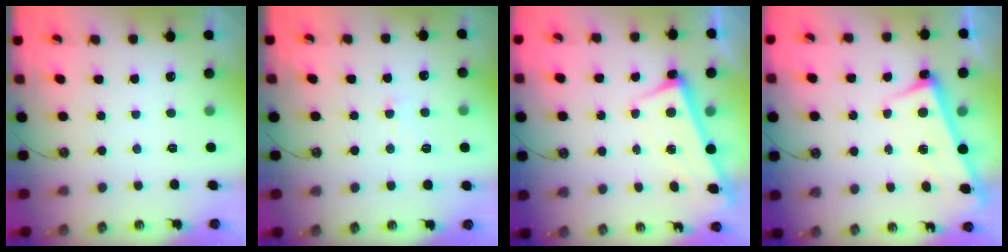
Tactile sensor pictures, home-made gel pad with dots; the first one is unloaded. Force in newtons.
{"total": 0.9, "press": 0.6, "slide": 0.7}
{"total": 2.5, "press": 2.5, "slide": 0.3}
{"total": 2.5, "press": 2.5, "slide": 0.3}